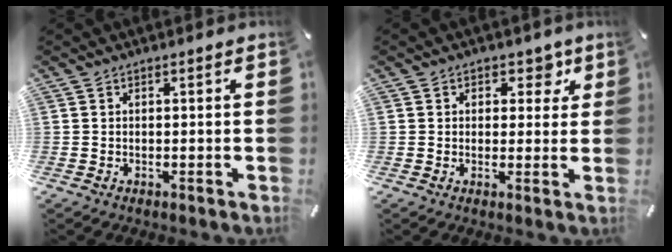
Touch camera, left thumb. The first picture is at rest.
{"total": 4.9, "force": [1.9, 3.9, 2.2], "torque": [-0.006, -0.006, 0.024]}